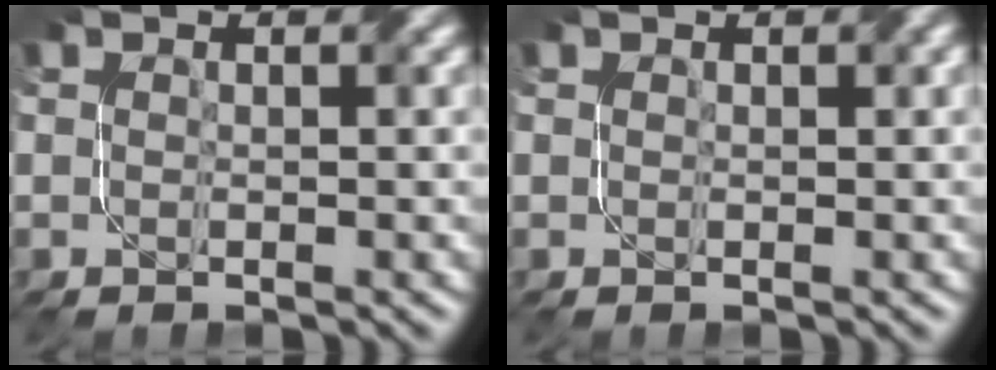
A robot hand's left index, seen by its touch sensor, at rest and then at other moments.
{"total": 0.5, "force": [0.4, 0.2, 0.3], "torque": [-0.005, 0.002, 0.007]}